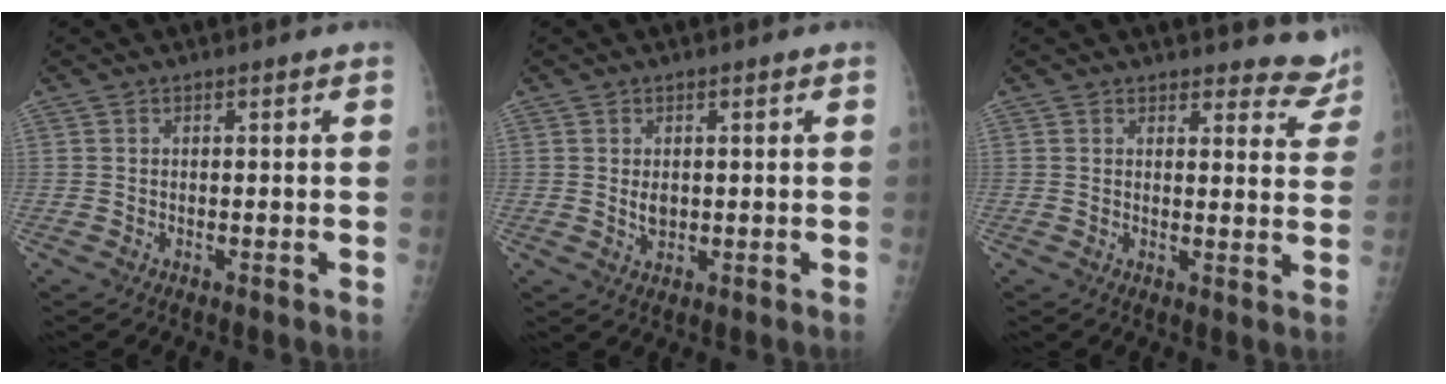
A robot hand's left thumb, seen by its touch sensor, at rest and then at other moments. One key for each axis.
{"total": 2.2, "fx": 0.5, "fy": 1.4, "fz": 1.6, "tx": -0.024, "ty": -0.006, "tz": 0.013}
{"total": 7.5, "fx": 7.1, "fy": 2.3, "fz": 0.0, "tx": 0.041, "ty": -0.052, "tz": 0.058}